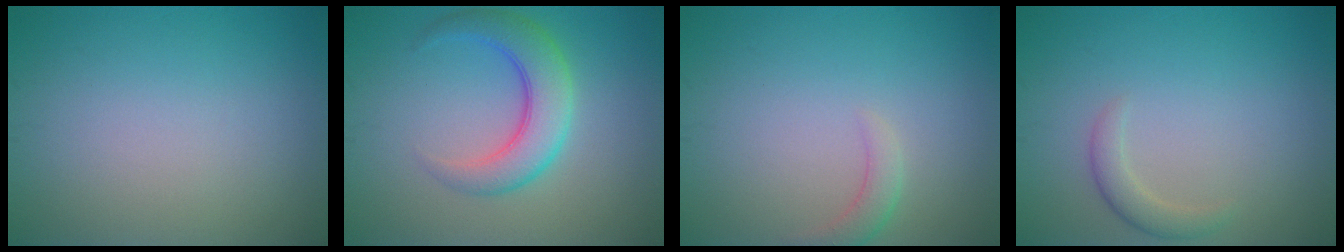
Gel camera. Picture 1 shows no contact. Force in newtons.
{"total": 5.0, "press": 5.0, "slide": 0.1}
{"total": 1.6, "press": 1.6, "slide": 0.3}
{"total": 1.7, "press": 1.7, "slide": 0.1}